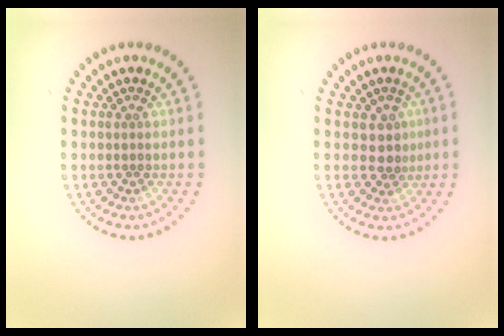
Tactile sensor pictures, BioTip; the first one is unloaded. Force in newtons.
{"total": 1.9, "press": 1.6, "slide": 1.0}